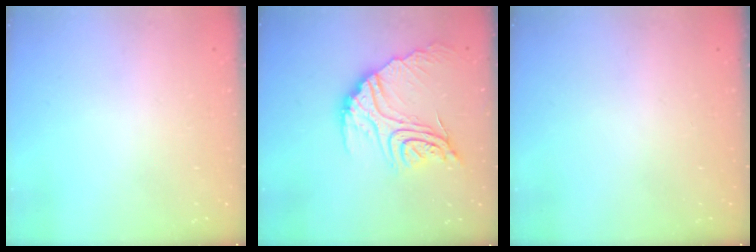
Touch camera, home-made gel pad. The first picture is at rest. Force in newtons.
{"total": 18.9, "press": 18.8, "slide": 1.5}
{"total": 0.0}